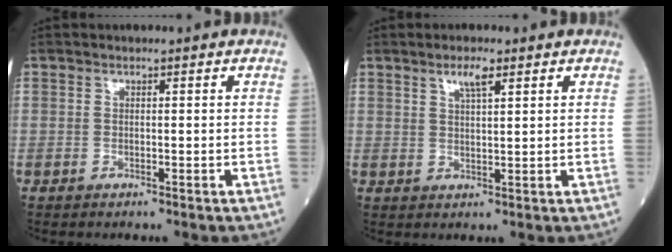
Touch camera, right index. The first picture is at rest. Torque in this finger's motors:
{"motor_torque": [0.16, 0.23, 0.03, 0.01]}